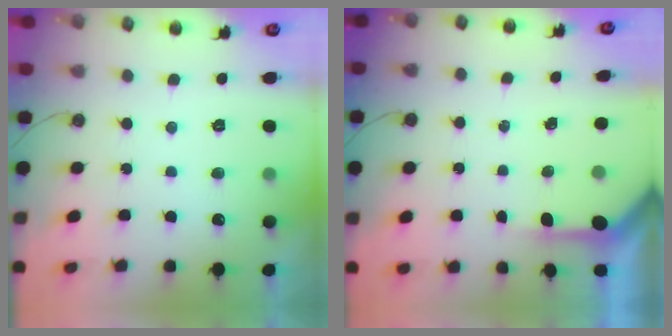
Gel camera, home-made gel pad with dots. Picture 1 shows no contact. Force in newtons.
{"total": 3.9, "press": 3.9, "slide": 0.3}